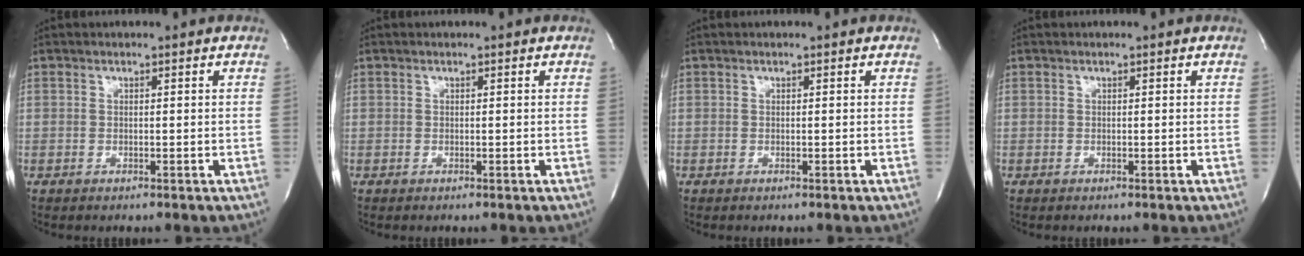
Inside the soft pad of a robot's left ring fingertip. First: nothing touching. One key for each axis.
{"total": 0.0}
{"total": 0.0}
{"total": 0.0}